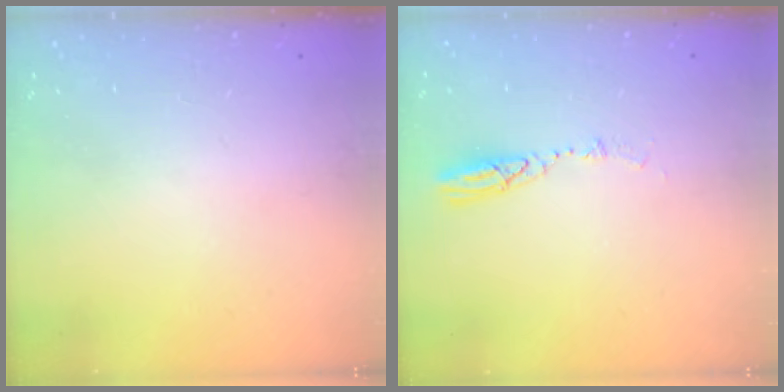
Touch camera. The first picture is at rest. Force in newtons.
{"total": 4.3, "press": 4.3, "slide": 0.4}